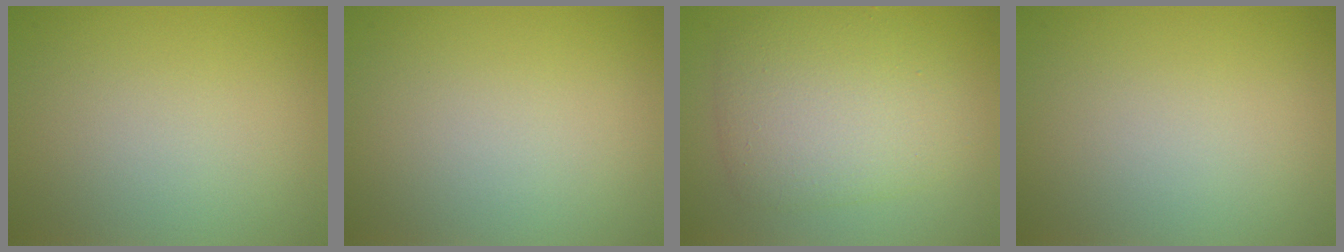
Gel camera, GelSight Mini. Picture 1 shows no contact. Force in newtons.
{"total": 0.0}
{"total": 5.4, "press": 5.4, "slide": 0.0}
{"total": 0.0}